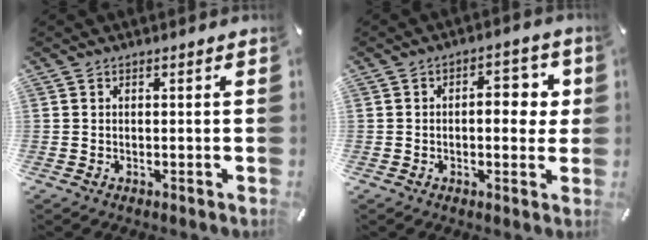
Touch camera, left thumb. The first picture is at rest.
{"total": 7.5, "force": [0.7, 4.1, 6.2], "torque": [-0.071, -0.002, 0.000]}